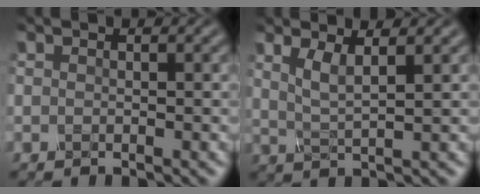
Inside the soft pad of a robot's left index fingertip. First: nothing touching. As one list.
[{"total": 2.9, "force": [1.1, 0.7, 2.6], "torque": [-0.053, -0.005, 0.022]}]